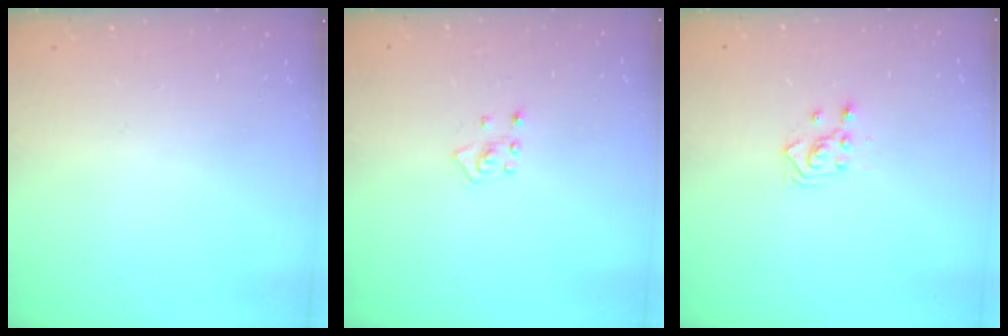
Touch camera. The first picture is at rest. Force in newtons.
{"total": 2.4, "press": 2.4, "slide": 0.5}
{"total": 2.3, "press": 2.3, "slide": 0.3}